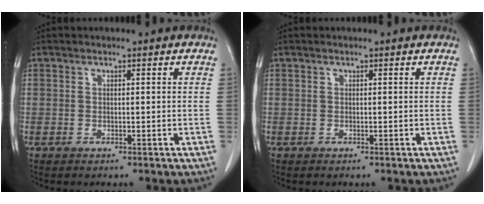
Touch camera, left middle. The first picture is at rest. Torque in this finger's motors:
{"motor_torque": [0.07, -0.03, 0.03, -0.01]}